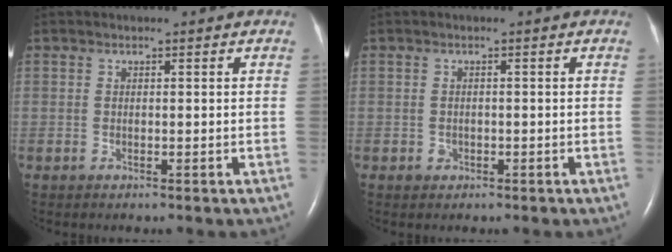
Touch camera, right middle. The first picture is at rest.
{"total": 0.9, "force": [-0.4, 0.8, 0.2], "torque": [-0.003, 0.003, -0.005]}